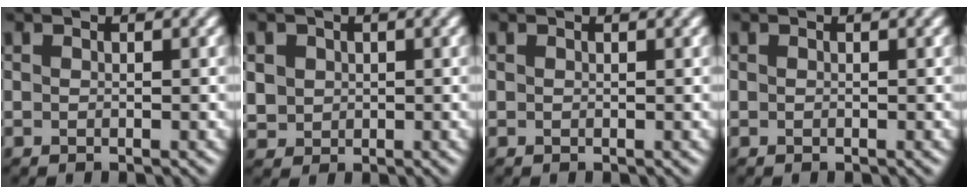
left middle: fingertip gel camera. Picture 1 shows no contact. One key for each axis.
{"total": 2.0, "fx": 0.9, "fy": 1.8, "fz": 0.1, "tx": -0.022, "ty": 0.006, "tz": 0.034}
{"total": 0.0}
{"total": 0.0}